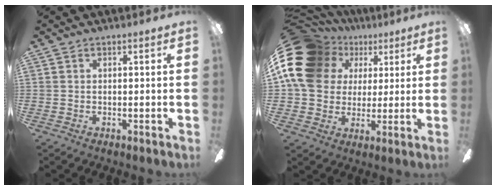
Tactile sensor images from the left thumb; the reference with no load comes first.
{"total": 19.0, "force": [5.1, 15.7, 9.4], "torque": [-0.186, -0.011, 0.097]}